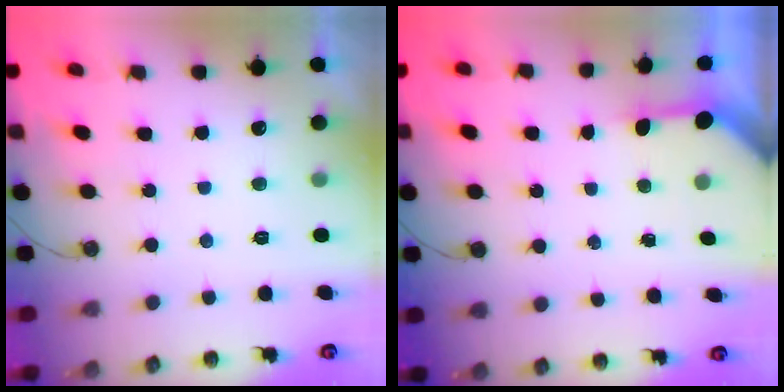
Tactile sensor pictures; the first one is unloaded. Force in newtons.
{"total": 3.6, "press": 3.6, "slide": 0.4}